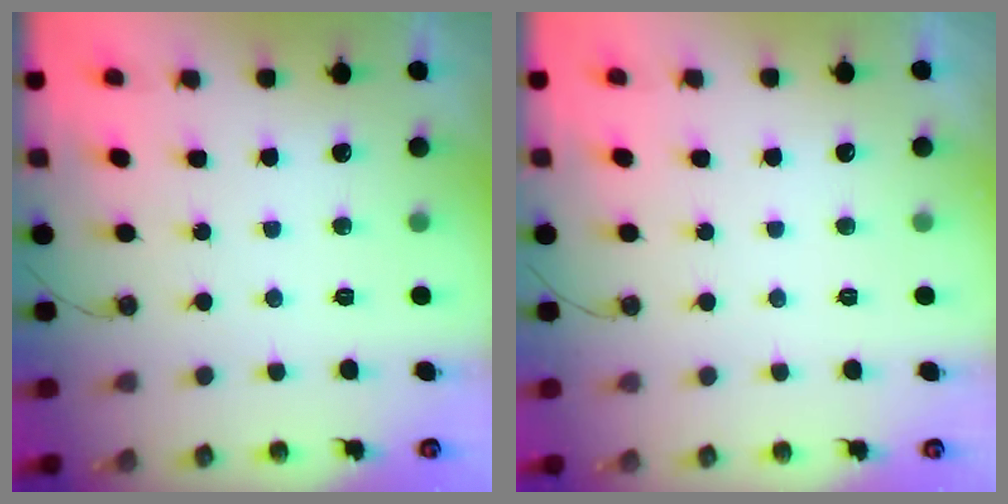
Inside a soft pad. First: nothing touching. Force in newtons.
{"total": 0.0}